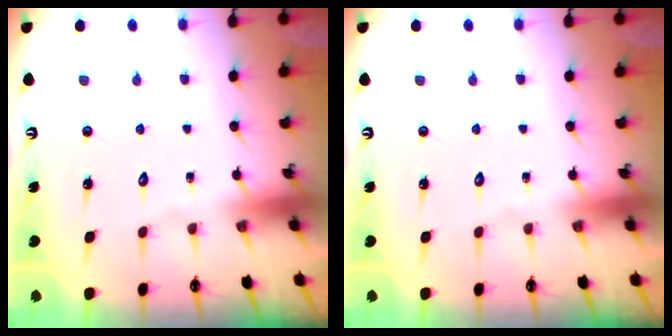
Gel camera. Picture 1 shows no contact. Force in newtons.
{"total": 0.0}